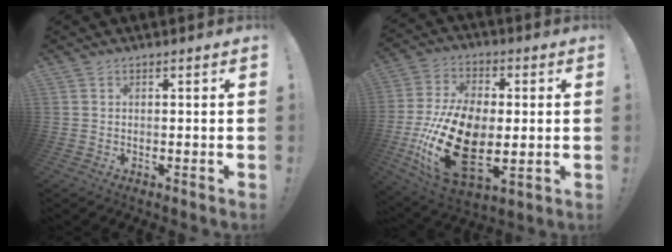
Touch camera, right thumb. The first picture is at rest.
{"total": 23.4, "force": [-4.3, 13.4, 18.7], "torque": [-0.368, 0.016, -0.063]}